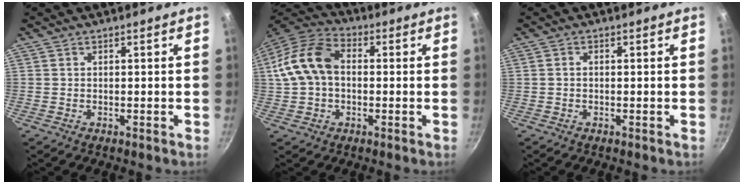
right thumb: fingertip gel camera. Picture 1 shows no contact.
{"total": 13.3, "force": [0.8, 9.3, 9.4], "torque": [-0.165, 0.034, 0.000]}
{"total": 0.9, "force": [-0.1, 0.7, 0.6], "torque": [-0.012, 0.006, -0.002]}